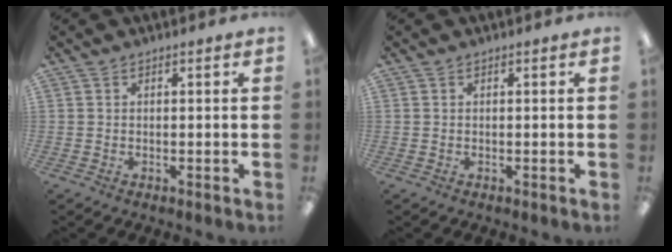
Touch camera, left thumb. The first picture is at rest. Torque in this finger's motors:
{"motor_torque": [0.01, 0.00, 0.21, -0.08, 0.00]}